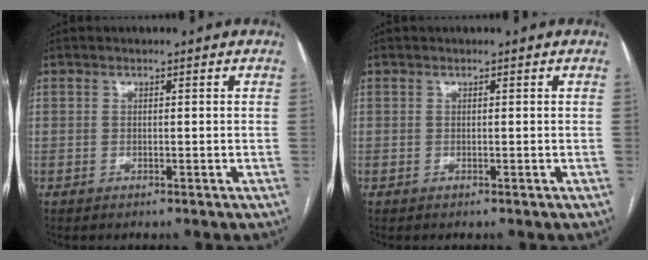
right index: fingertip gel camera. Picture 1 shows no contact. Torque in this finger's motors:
{"motor_torque": [-0.13, -0.13, 0.00, 0.00]}